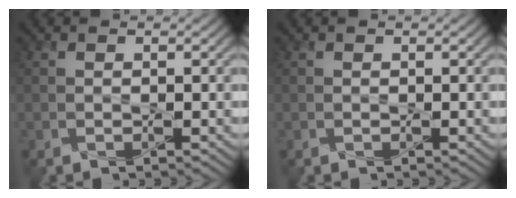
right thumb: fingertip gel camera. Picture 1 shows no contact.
{"total": 0.0}